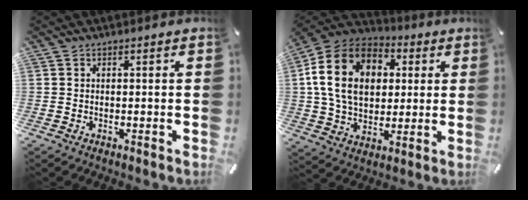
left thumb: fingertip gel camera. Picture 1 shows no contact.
{"total": 17.6, "force": [3.5, 13.3, 11.0], "torque": [-0.233, 0.009, 0.062]}